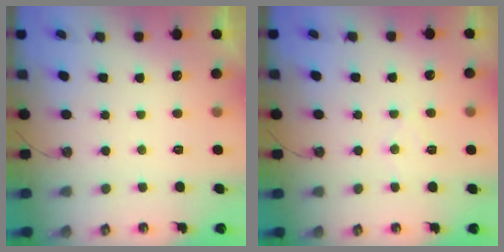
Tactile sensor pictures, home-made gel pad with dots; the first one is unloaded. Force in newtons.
{"total": 5.6, "press": 5.6, "slide": 0.3}